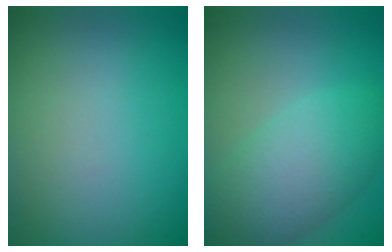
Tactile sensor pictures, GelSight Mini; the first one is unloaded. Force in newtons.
{"total": 5.8, "press": 5.8, "slide": 0.3}